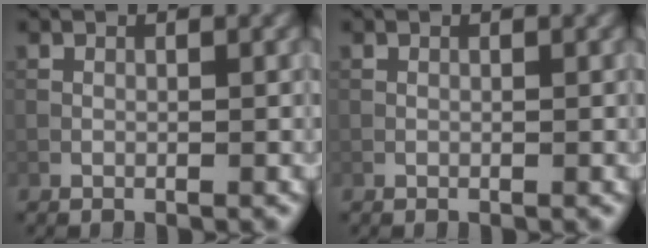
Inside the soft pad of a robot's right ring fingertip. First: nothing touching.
{"total": 0.0}